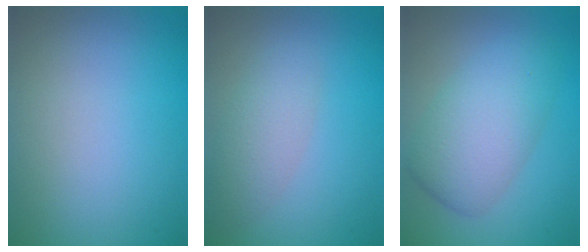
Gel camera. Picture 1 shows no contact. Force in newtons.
{"total": 2.8, "press": 2.8, "slide": 0.2}
{"total": 5.9, "press": 5.9, "slide": 0.1}